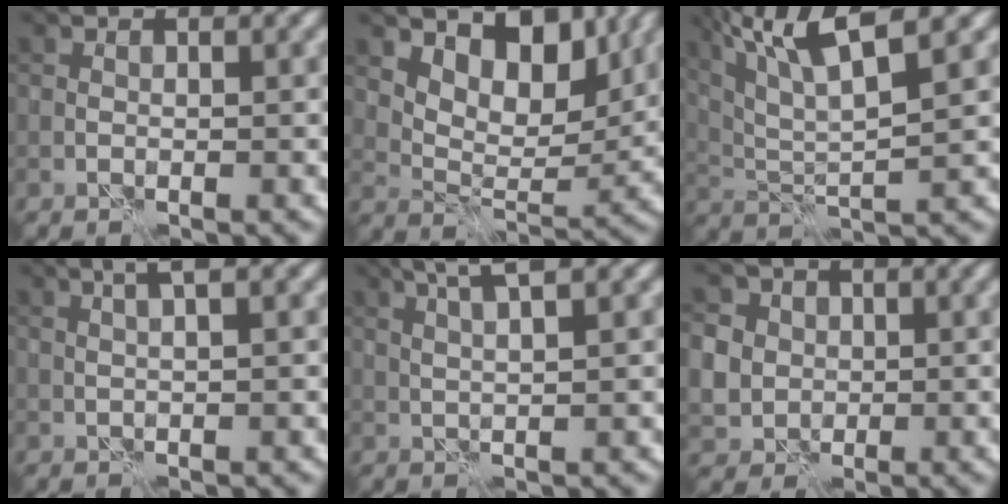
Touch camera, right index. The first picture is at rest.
{"total": 7.0, "force": [4.4, 3.5, 4.2], "torque": [-0.061, -0.012, 0.067]}
{"total": 7.7, "force": [4.4, 1.7, 6.1], "torque": [-0.111, 0.013, 0.083]}
{"total": 2.2, "force": [1.1, 0.2, 1.9], "torque": [-0.028, -0.002, 0.016]}
{"total": 3.9, "force": [2.4, 0.5, 3.0], "torque": [-0.046, 0.004, 0.032]}
{"total": 7.2, "force": [1.8, 6.5, 2.5], "torque": [-0.064, 0.023, 0.016]}